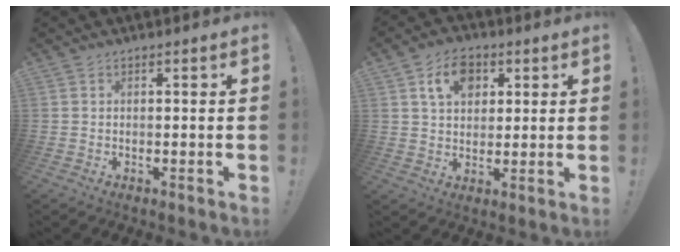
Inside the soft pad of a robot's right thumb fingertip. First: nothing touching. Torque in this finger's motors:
{"motor_torque": [0.59, 0.56, 0.06, 0.02, 0.00]}